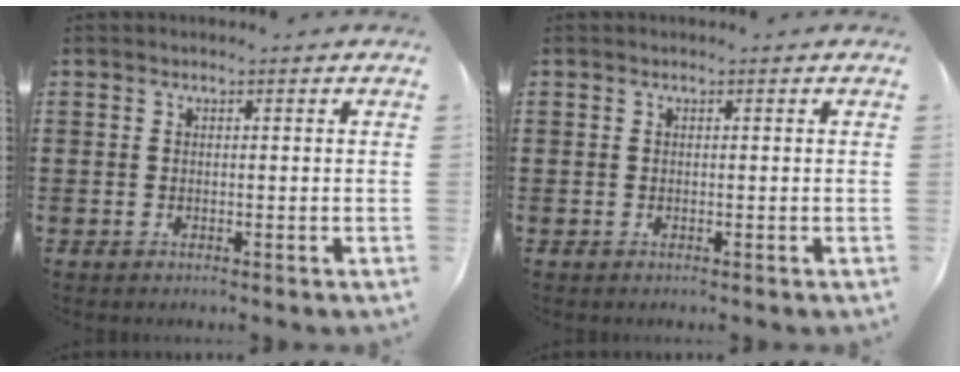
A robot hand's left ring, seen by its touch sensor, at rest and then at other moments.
{"total": 0.0}